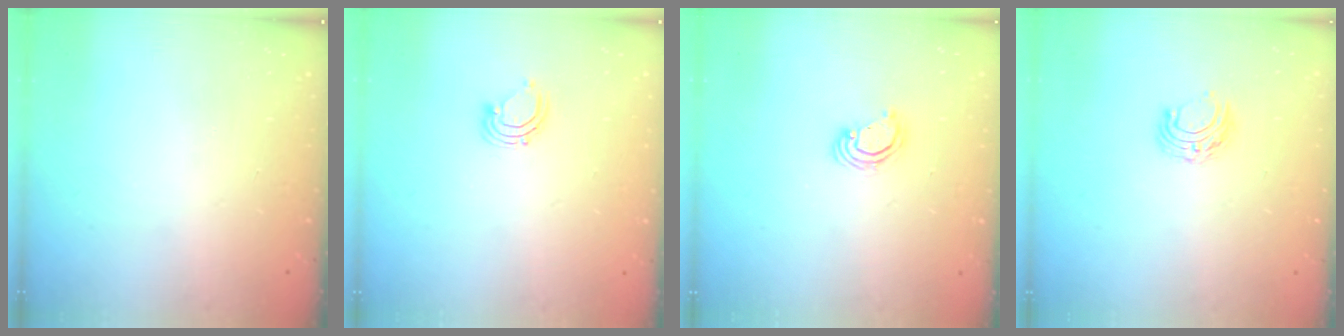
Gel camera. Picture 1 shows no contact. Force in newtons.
{"total": 2.9, "press": 2.9, "slide": 0.2}
{"total": 3.8, "press": 3.8, "slide": 0.2}
{"total": 6.2, "press": 6.2, "slide": 0.5}